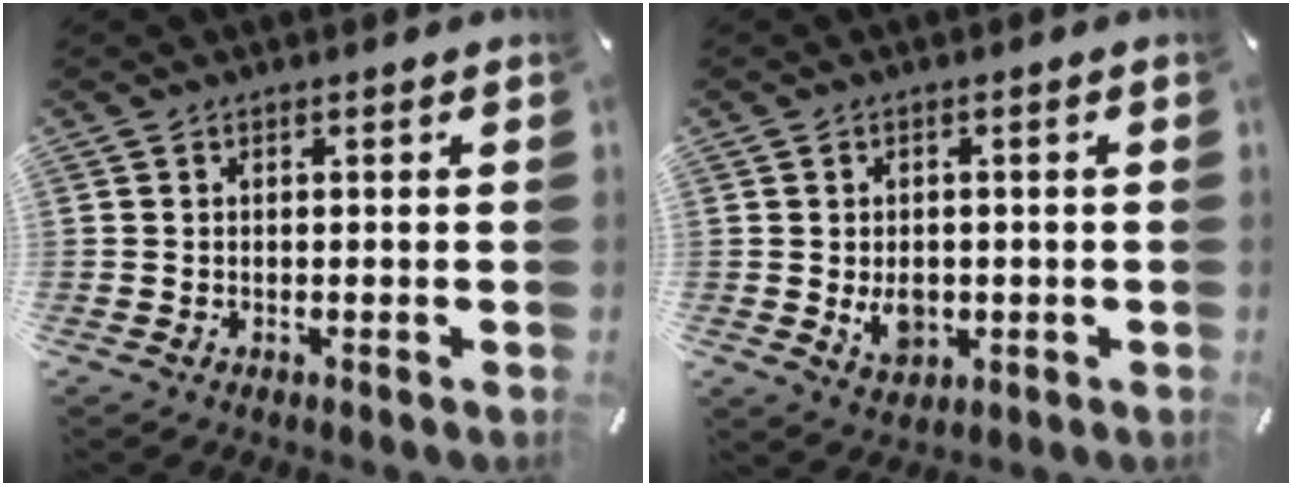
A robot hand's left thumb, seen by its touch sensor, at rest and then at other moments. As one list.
[{"total": 5.2, "force": [-0.7, 4.0, 3.2], "torque": [-0.037, -0.005, -0.013]}]